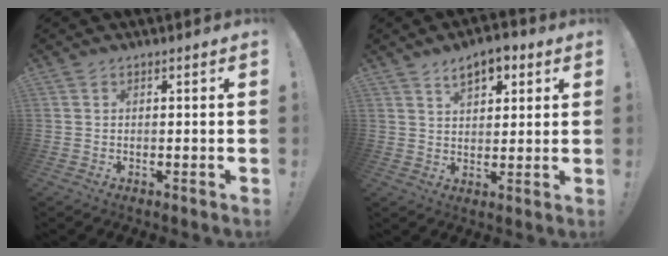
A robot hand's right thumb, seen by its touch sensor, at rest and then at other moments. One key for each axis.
{"total": 7.6, "fx": 4.3, "fy": 4.2, "fz": 4.5, "tx": -0.067, "ty": -0.005, "tz": 0.077}